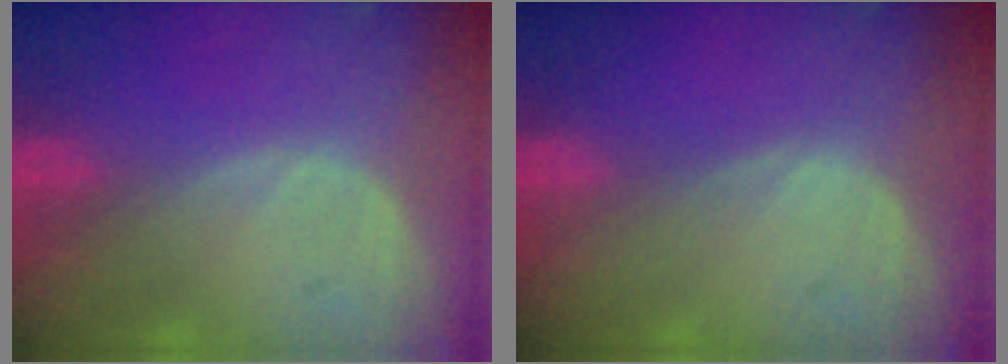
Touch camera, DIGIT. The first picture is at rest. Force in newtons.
{"total": 0.0}